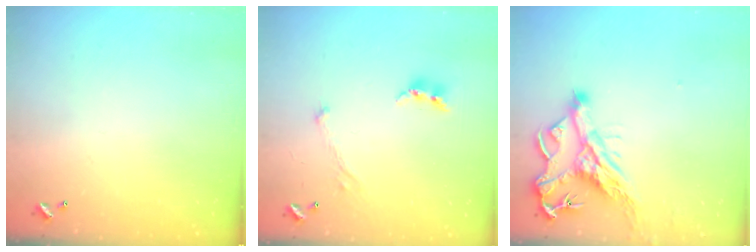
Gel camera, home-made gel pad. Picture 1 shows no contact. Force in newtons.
{"total": 0.8, "press": 0.7, "slide": 0.4}
{"total": 10.3, "press": 10.2, "slide": 1.7}